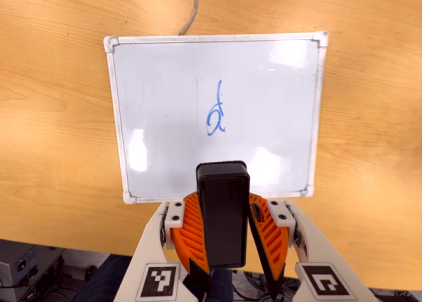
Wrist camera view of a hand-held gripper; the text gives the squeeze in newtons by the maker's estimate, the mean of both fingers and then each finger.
{"total": 8.9, "left": 9.7, "right": 8.1}